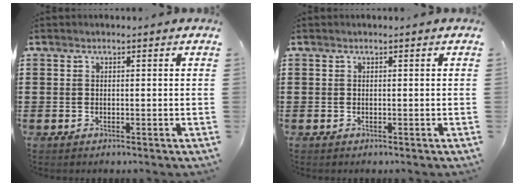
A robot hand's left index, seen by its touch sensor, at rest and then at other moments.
{"total": 0.0}